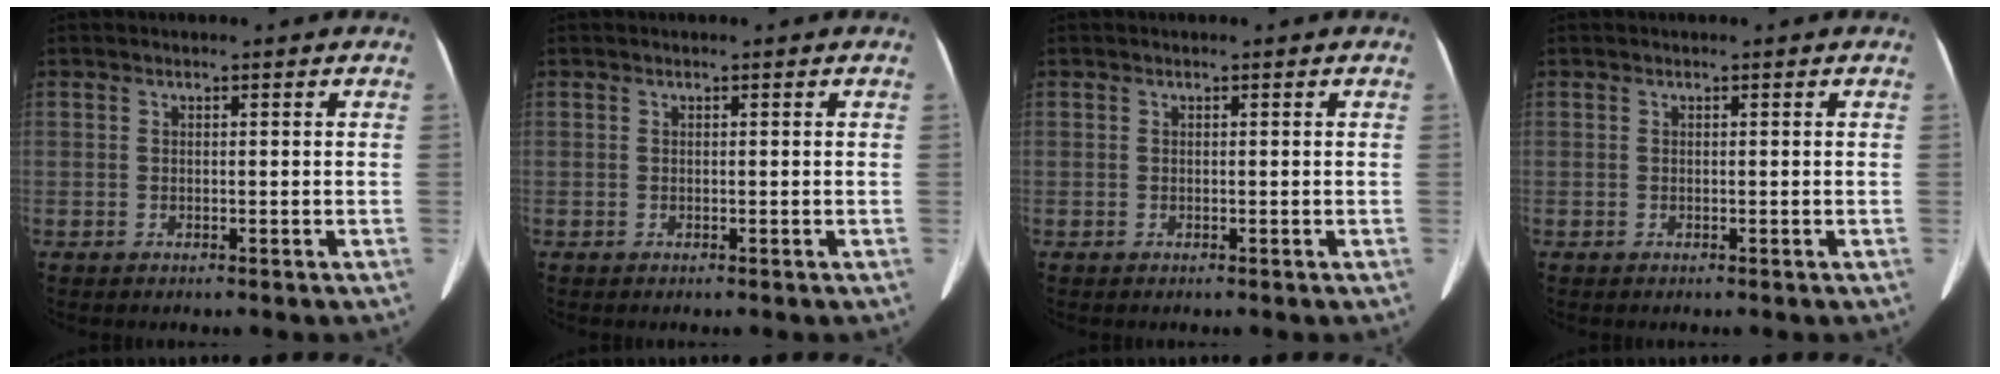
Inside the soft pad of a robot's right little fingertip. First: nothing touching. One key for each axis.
{"total": 0.0}
{"total": 0.0}
{"total": 0.0}